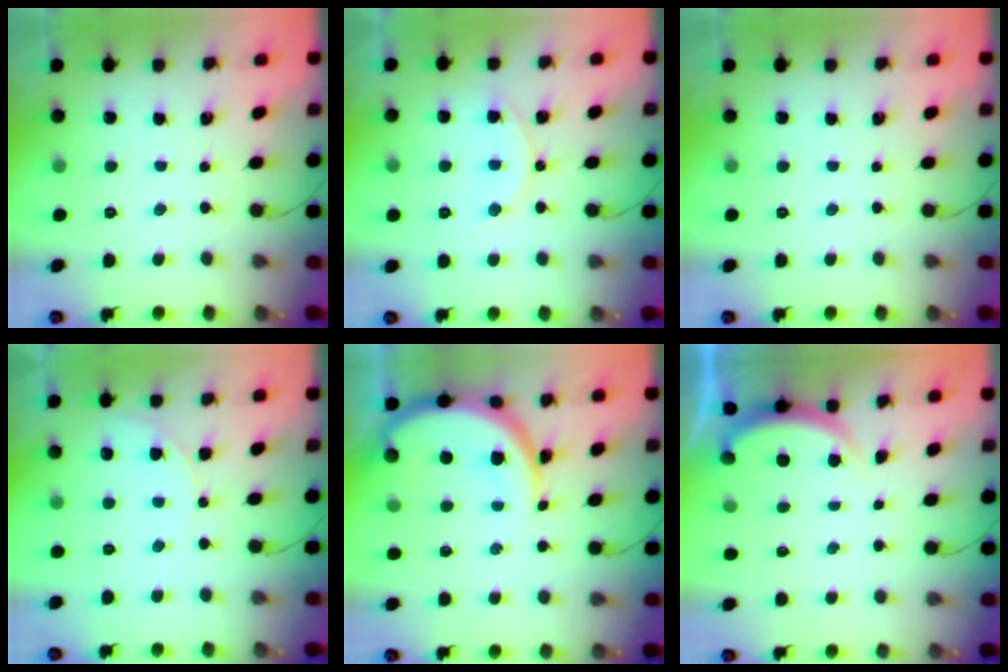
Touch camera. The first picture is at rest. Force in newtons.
{"total": 11.7, "press": 11.7, "slide": 0.8}
{"total": 0.0}
{"total": 6.5, "press": 6.5, "slide": 0.6}
{"total": 12.2, "press": 12.2, "slide": 1.0}
{"total": 2.5, "press": 2.4, "slide": 0.6}